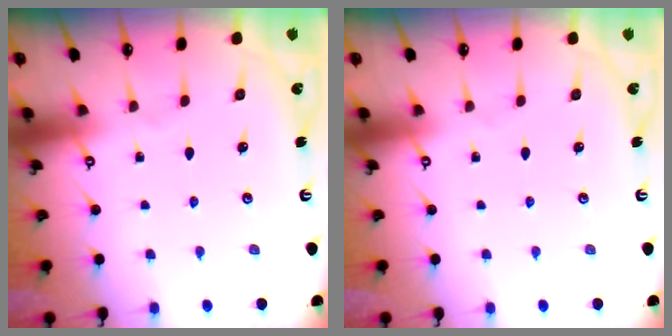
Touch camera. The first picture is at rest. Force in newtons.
{"total": 0.0}